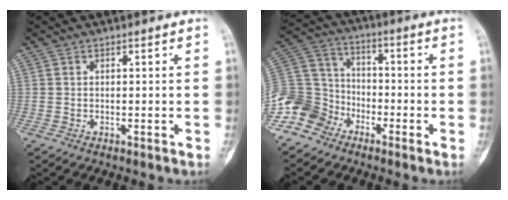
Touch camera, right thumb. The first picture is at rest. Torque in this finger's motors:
{"motor_torque": [0.87, 0.20, 0.95, -0.79, 0.09]}